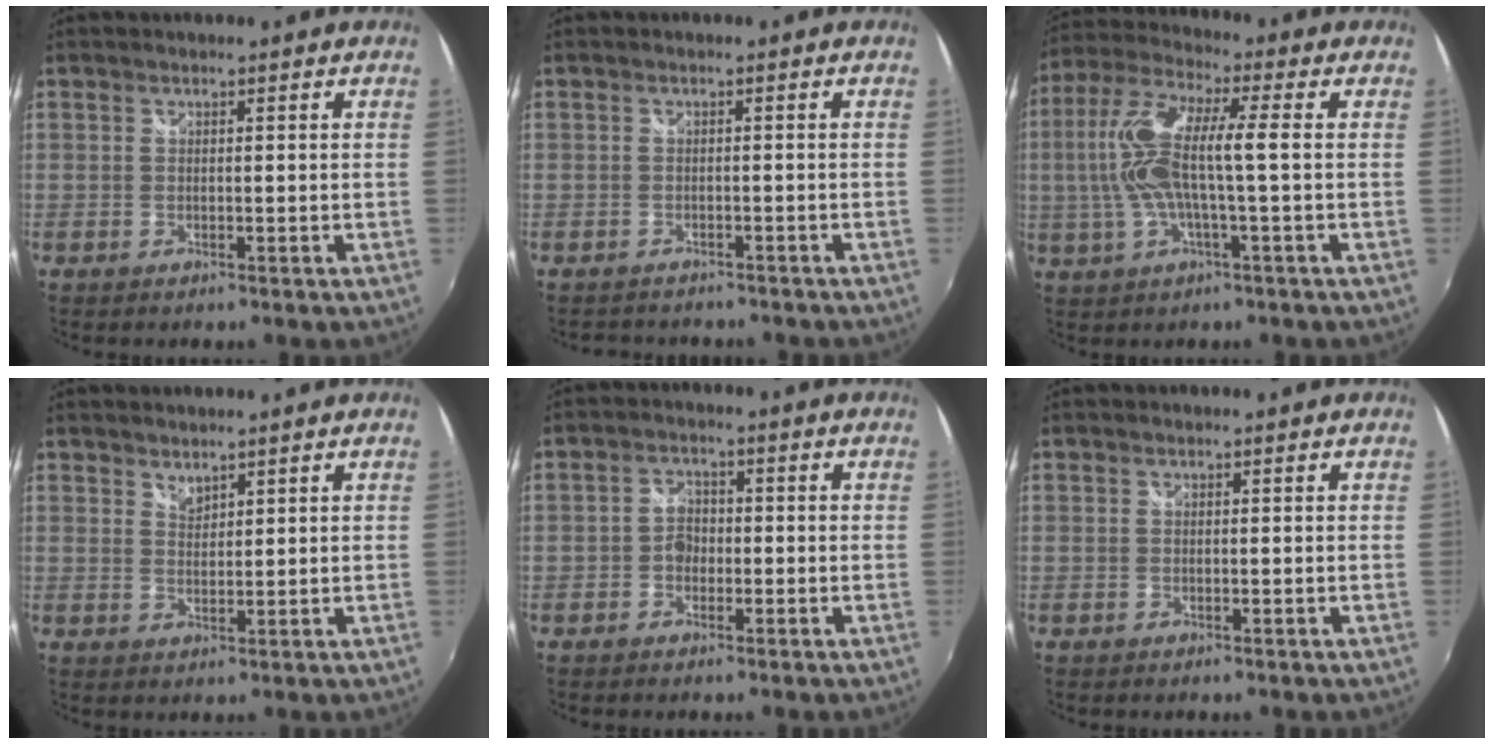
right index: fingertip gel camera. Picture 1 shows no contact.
{"total": 4.1, "force": [-3.7, 1.6, 0.9], "torque": [-0.025, -0.006, -0.054]}
{"total": 13.6, "force": [-0.3, 2.7, 13.3], "torque": [-0.266, 0.008, -0.008]}
{"total": 2.1, "force": [1.9, 0.7, 0.5], "torque": [-0.003, 0.002, 0.034]}
{"total": 3.2, "force": [-1.0, 2.6, 1.5], "torque": [-0.025, 0.010, -0.019]}
{"total": 0.0}